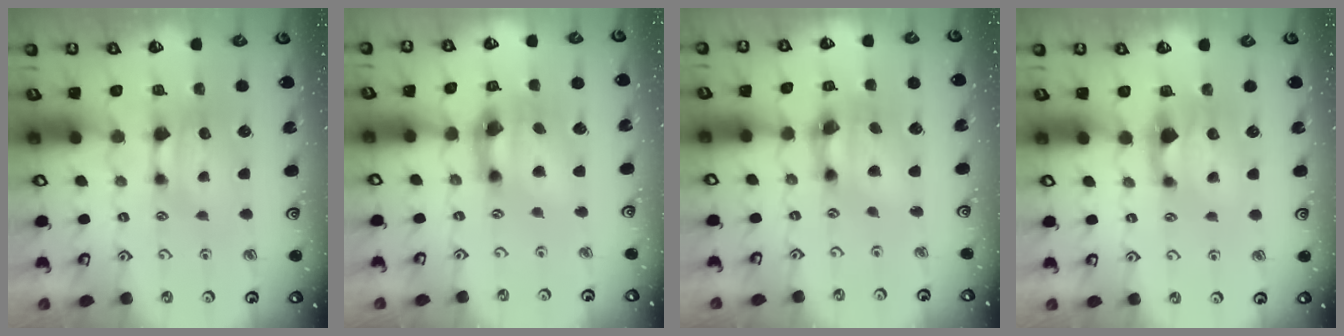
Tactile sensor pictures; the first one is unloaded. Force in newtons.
{"total": 6.6, "press": 6.2, "slide": 2.3}
{"total": 6.6, "press": 6.2, "slide": 2.3}
{"total": 0.9, "press": 0.5, "slide": 0.8}